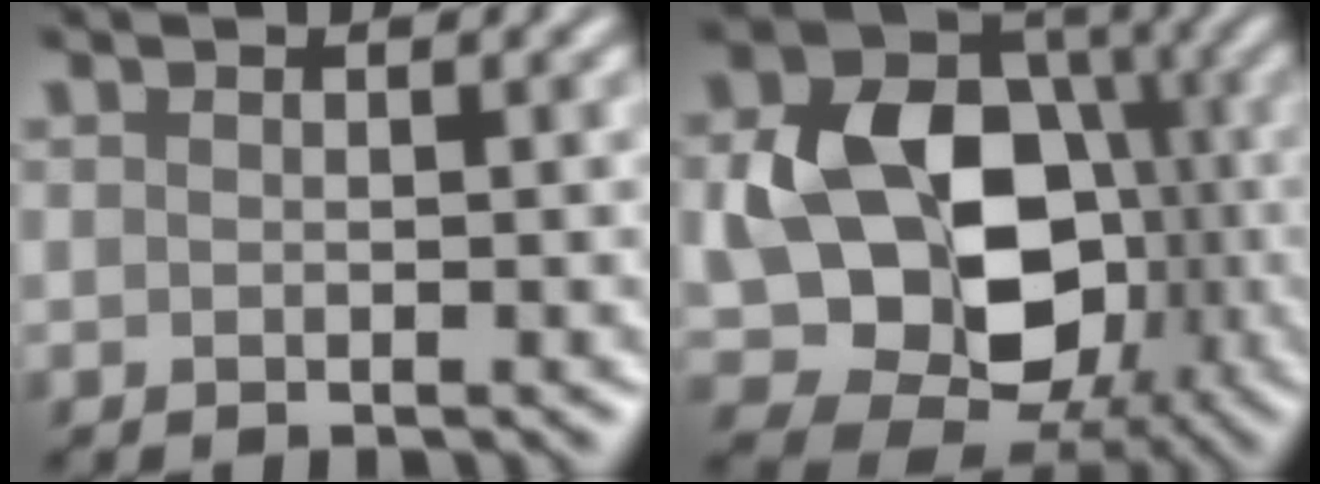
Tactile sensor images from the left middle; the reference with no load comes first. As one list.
[{"total": 12.6, "force": [-1.1, 9.5, 8.2], "torque": [-0.124, -0.005, -0.021]}]